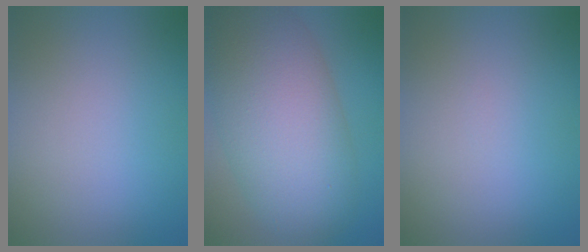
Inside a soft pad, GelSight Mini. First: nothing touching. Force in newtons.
{"total": 11.8, "press": 11.8, "slide": 0.6}
{"total": 0.0}